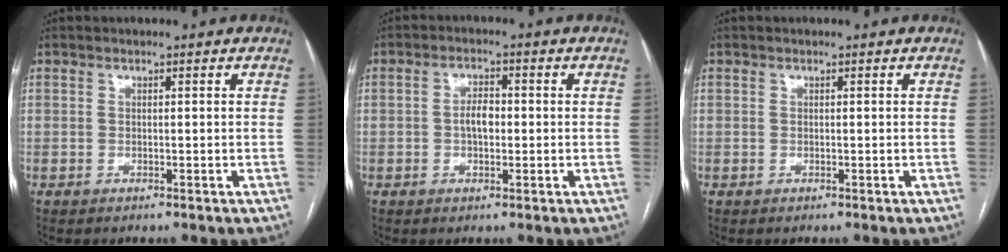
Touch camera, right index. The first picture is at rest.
{"total": 3.5, "force": [-0.2, 1.7, 3.0], "torque": [-0.056, 0.008, -0.005]}
{"total": 0.0}